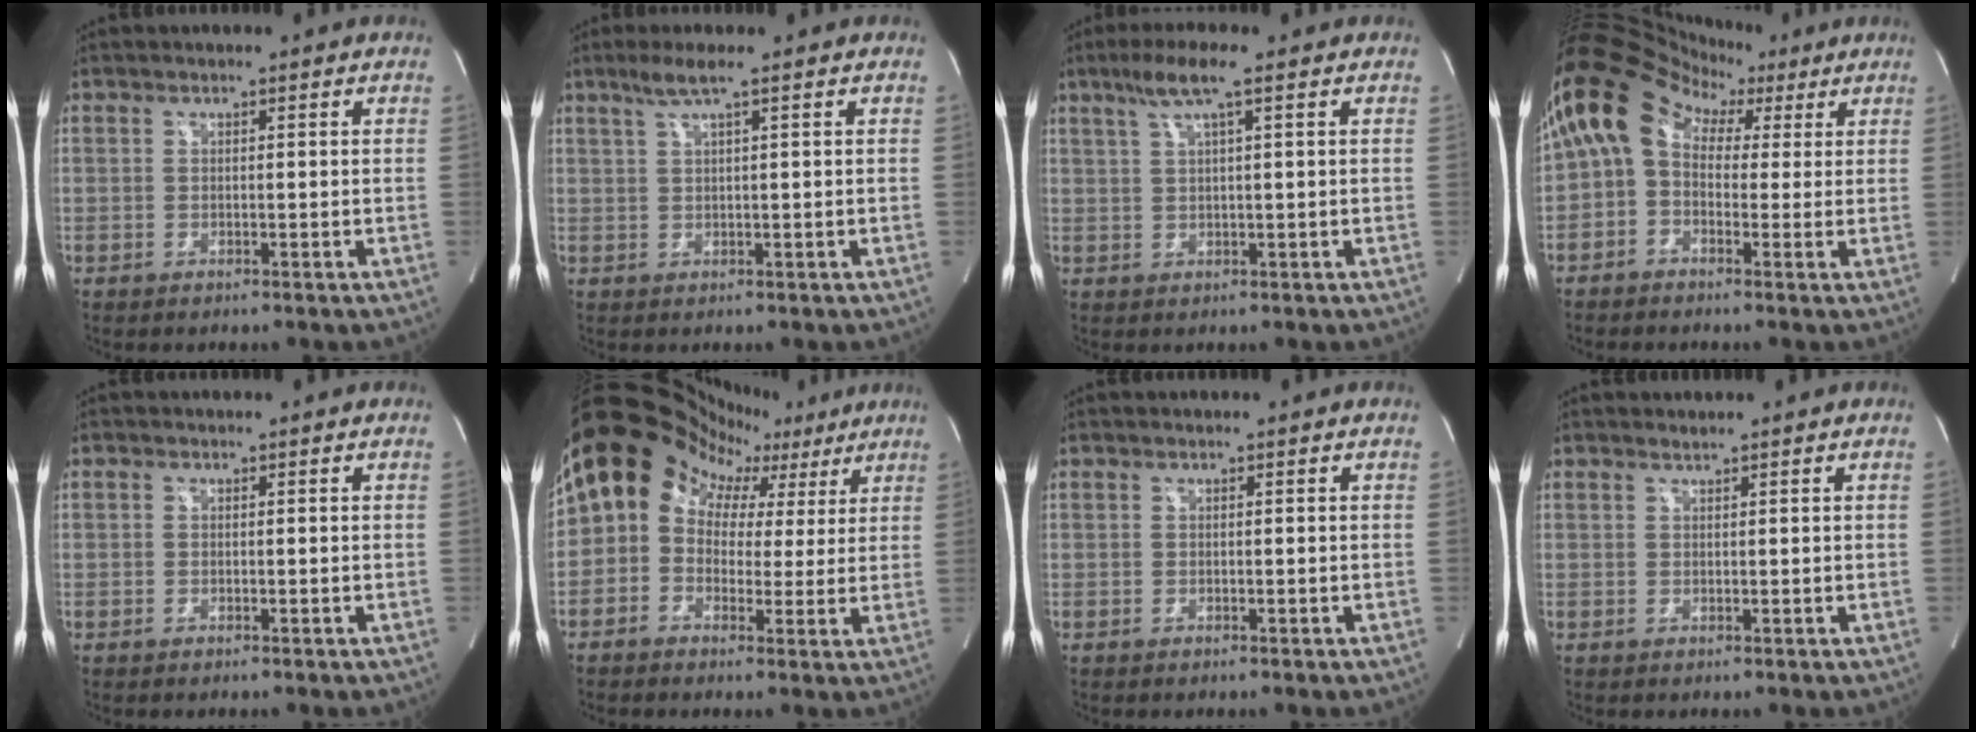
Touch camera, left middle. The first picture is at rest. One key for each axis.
{"total": 3.1, "fx": 2.0, "fy": -0.4, "fz": 2.4, "tx": -0.059, "ty": 0.007, "tz": 0.044}
{"total": 5.1, "fx": 2.9, "fy": -0.2, "fz": 4.2, "tx": -0.090, "ty": 0.013, "tz": 0.057}
{"total": 12.3, "fx": 4.0, "fy": 9.0, "fz": 7.4, "tx": -0.141, "ty": 0.077, "tz": 0.060}
{"total": 0.0}
{"total": 15.5, "fx": 6.6, "fy": 12.8, "fz": 5.8, "tx": -0.108, "ty": 0.084, "tz": 0.085}
{"total": 0.0}
{"total": 0.6, "fx": 0.6, "fy": -0.1, "fz": 0.0, "tx": -0.007, "ty": 0.000, "tz": 0.013}